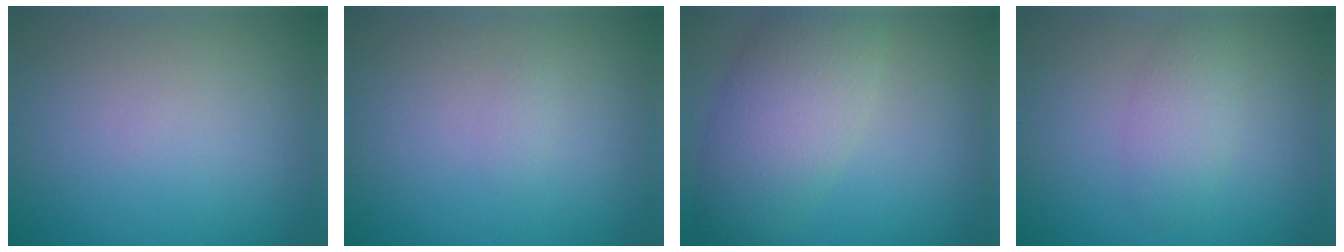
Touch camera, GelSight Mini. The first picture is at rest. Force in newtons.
{"total": 0.6, "press": 0.6, "slide": 0.0}
{"total": 6.1, "press": 6.1, "slide": 0.2}
{"total": 2.2, "press": 2.2, "slide": 0.1}